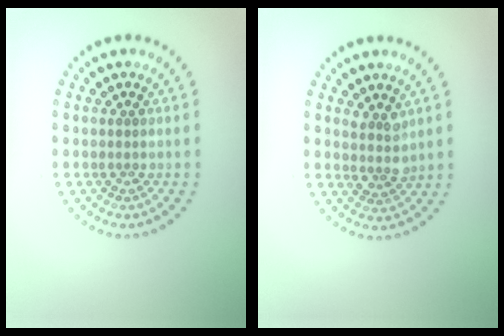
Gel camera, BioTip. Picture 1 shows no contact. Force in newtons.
{"total": 2.1, "press": 1.6, "slide": 1.3}